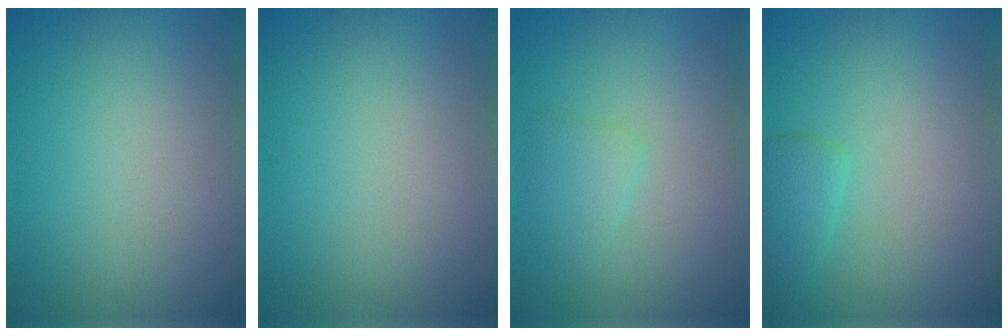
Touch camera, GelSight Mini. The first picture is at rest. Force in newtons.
{"total": 0.0}
{"total": 1.8, "press": 1.8, "slide": 0.1}
{"total": 1.8, "press": 1.8, "slide": 0.2}